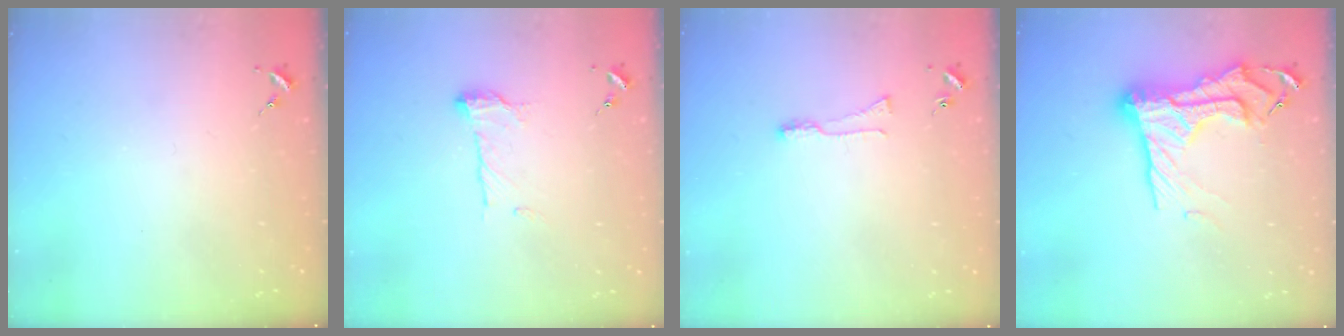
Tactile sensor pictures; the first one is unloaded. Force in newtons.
{"total": 9.3, "press": 9.3, "slide": 0.2}
{"total": 6.0, "press": 6.0, "slide": 0.7}
{"total": 21.4, "press": 21.3, "slide": 1.9}